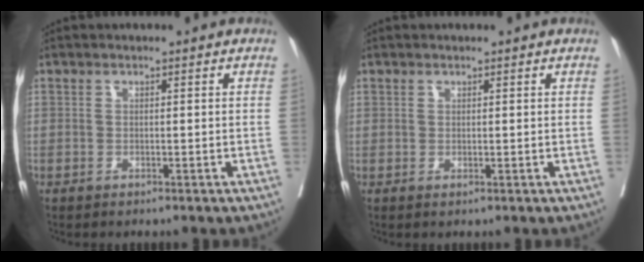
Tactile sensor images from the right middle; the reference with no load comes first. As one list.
[{"total": 0.8, "force": [0.4, 0.7, 0.1], "torque": [0.006, -0.001, 0.004]}]